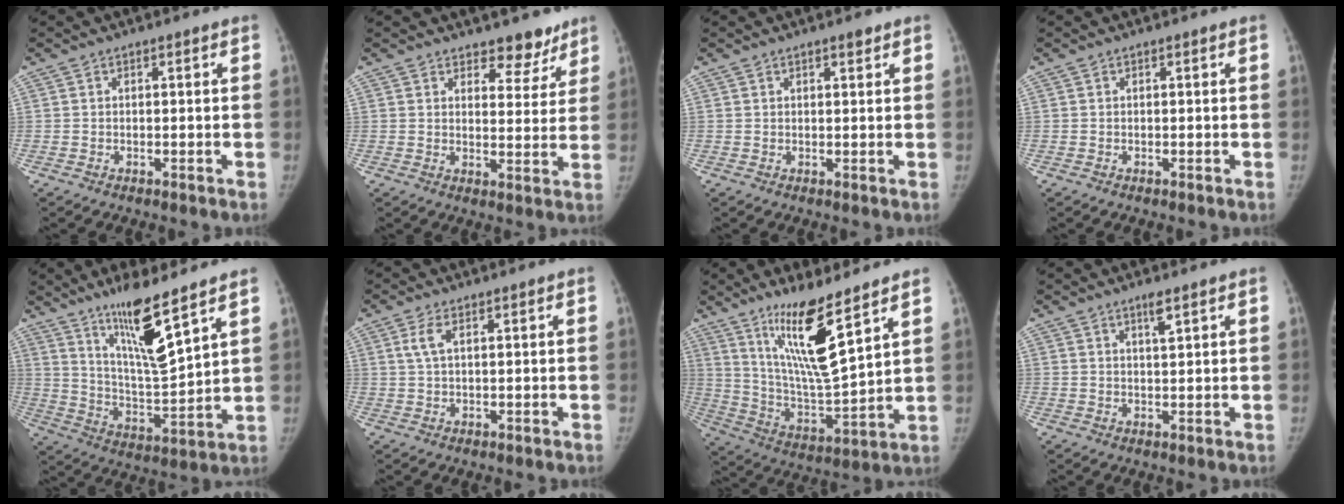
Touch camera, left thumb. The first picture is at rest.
{"total": 6.6, "force": [5.2, 3.6, 1.8], "torque": [0.016, -0.036, 0.069]}
{"total": 1.4, "force": [1.0, 0.6, 0.8], "torque": [-0.003, -0.005, 0.013]}
{"total": 0.0}
{"total": 13.6, "force": [9.2, 1.5, 10.0], "torque": [-0.170, -0.073, 0.176]}
{"total": 3.5, "force": [1.2, 1.2, 3.1], "torque": [-0.079, 0.004, 0.029]}
{"total": 15.9, "force": [9.9, 2.4, 12.2], "torque": [-0.211, -0.074, 0.196]}
{"total": 2.3, "force": [1.5, 0.3, 1.8], "torque": [-0.030, -0.007, 0.027]}